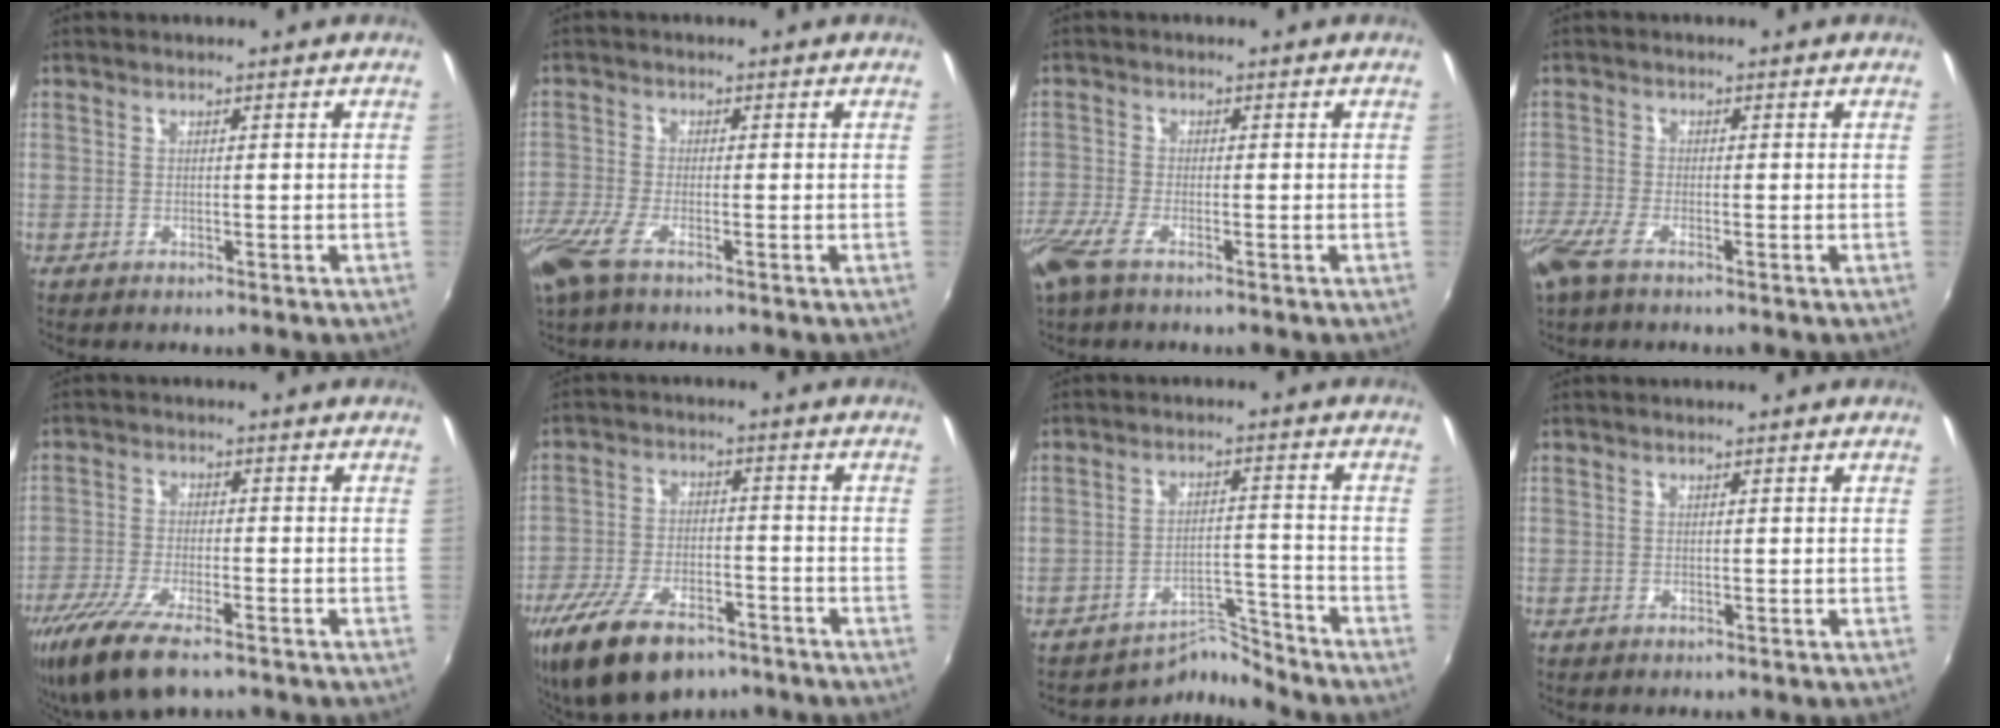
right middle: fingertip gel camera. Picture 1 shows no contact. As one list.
[{"total": 6.8, "force": [-4.2, 1.7, 5.0], "torque": [-0.123, -0.025, -0.084]}, {"total": 5.7, "force": [-3.7, 1.4, 4.1], "torque": [-0.101, -0.021, -0.074]}, {"total": 4.9, "force": [-3.3, 1.2, 3.5], "torque": [-0.087, -0.018, -0.066]}, {"total": 10.8, "force": [-7.4, 3.0, 7.2], "torque": [-0.167, -0.038, -0.143]}, {"total": 15.5, "force": [-10.5, 6.7, 9.2], "torque": [-0.202, -0.031, -0.184]}, {"total": 5.8, "force": [-5.6, -0.6, -1.5], "torque": [0.014, 0.022, -0.095]}, {"total": 0.0}]